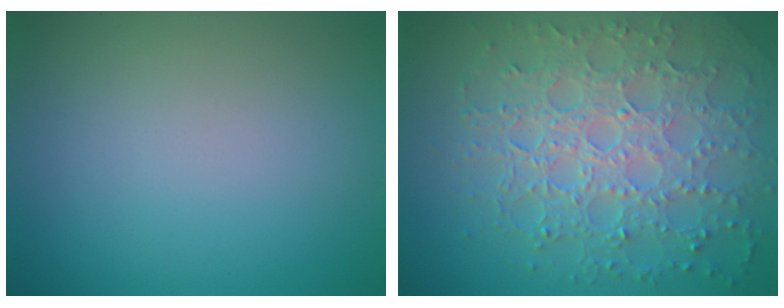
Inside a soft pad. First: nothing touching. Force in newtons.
{"total": 7.6, "press": 5.6, "slide": 5.2}